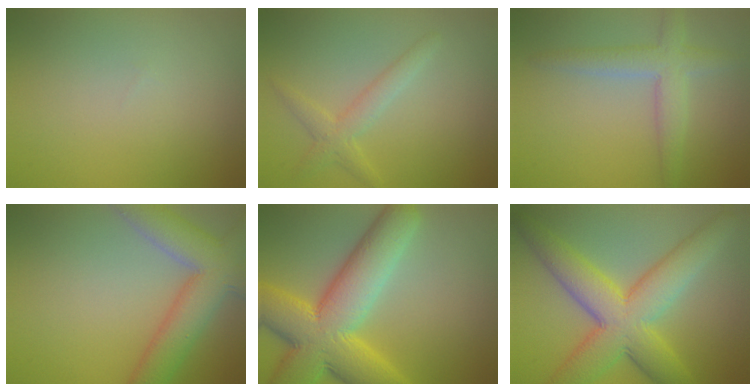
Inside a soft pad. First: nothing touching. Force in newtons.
{"total": 2.3, "press": 2.3, "slide": 0.1}
{"total": 3.4, "press": 3.4, "slide": 0.2}
{"total": 7.5, "press": 7.5, "slide": 0.4}
{"total": 11.6, "press": 11.6, "slide": 0.1}
{"total": 8.8, "press": 8.8, "slide": 0.1}